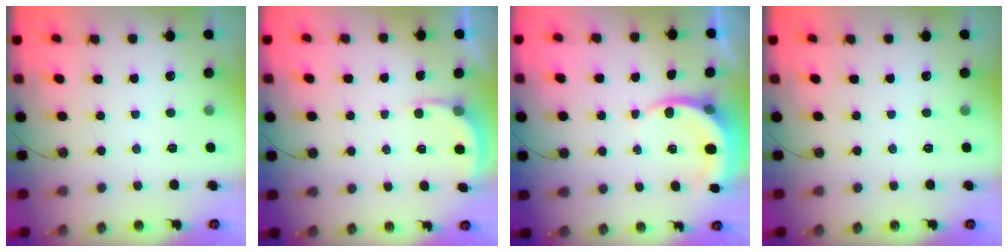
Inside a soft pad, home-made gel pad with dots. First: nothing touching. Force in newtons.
{"total": 2.7, "press": 2.7, "slide": 0.2}
{"total": 4.6, "press": 4.6, "slide": 0.3}
{"total": 0.0}